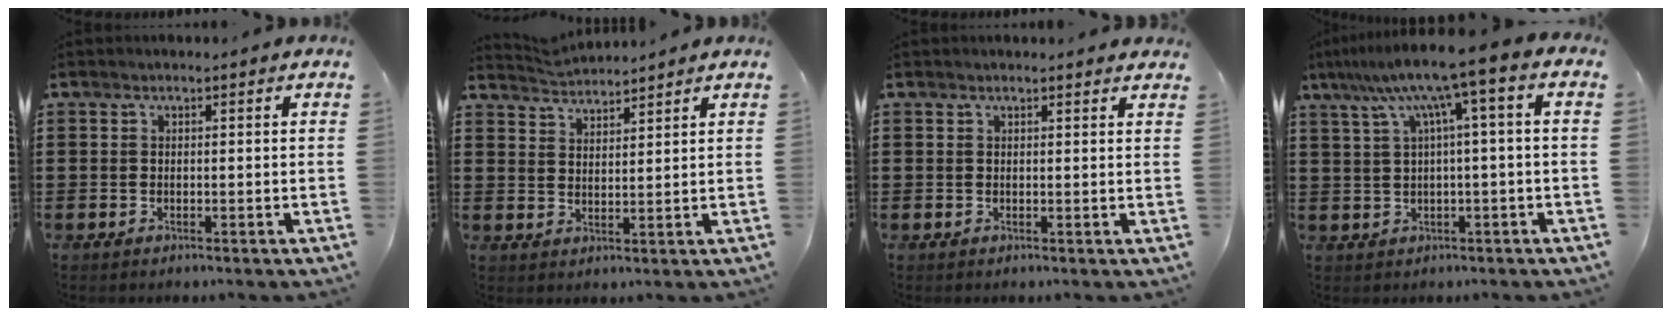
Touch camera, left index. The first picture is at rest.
{"total": 3.0, "force": [2.9, -0.3, -0.6], "torque": [0.001, -0.012, 0.055]}
{"total": 1.1, "force": [1.1, 0.0, 0.3], "torque": [-0.008, -0.002, 0.022]}
{"total": 7.7, "force": [2.2, -0.3, 7.4], "torque": [-0.148, -0.012, 0.029]}